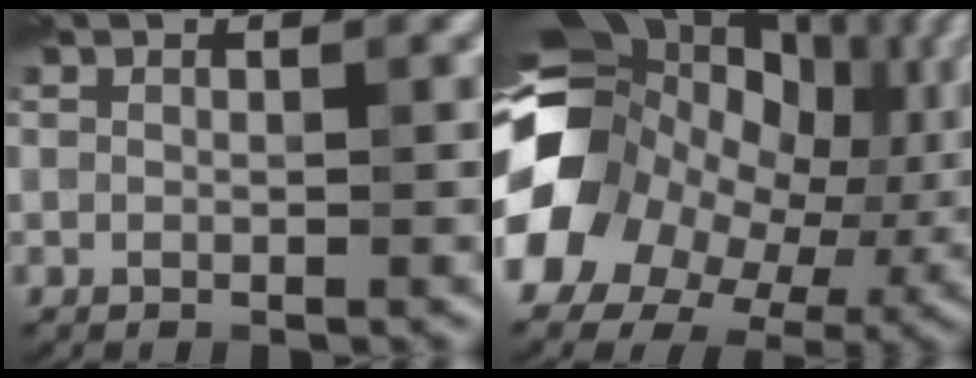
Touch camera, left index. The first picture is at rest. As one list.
[{"total": 19.0, "force": [0.5, 14.7, 12.1], "torque": [-0.236, -0.016, 0.031]}]